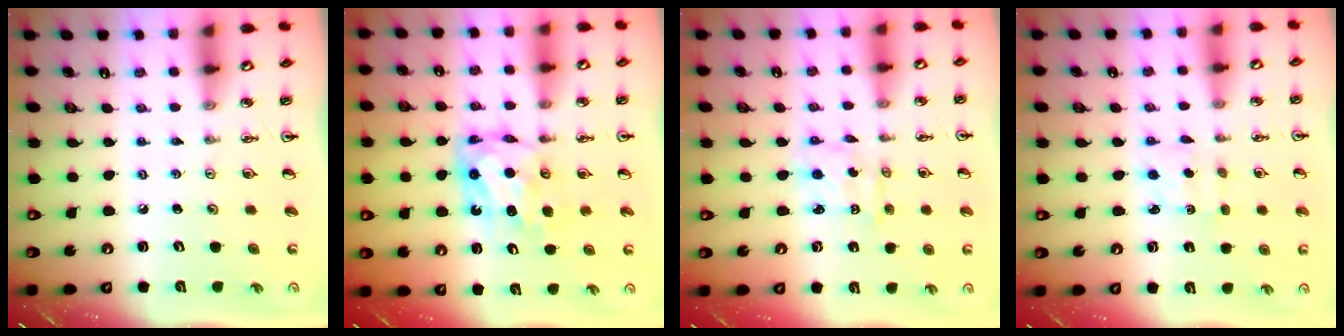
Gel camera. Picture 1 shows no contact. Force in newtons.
{"total": 7.4, "press": 7.4, "slide": 0.7}
{"total": 1.7, "press": 1.7, "slide": 0.0}
{"total": 1.8, "press": 1.7, "slide": 0.7}